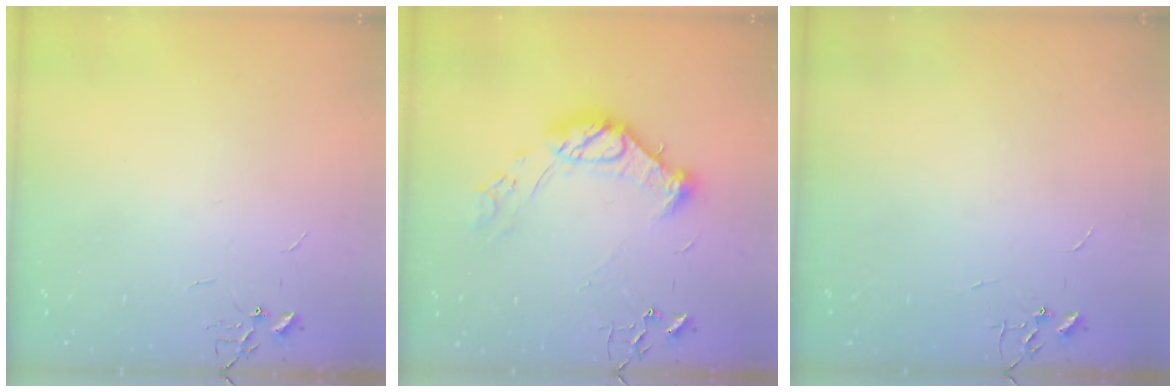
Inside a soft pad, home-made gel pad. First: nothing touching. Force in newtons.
{"total": 14.4, "press": 14.4, "slide": 0.9}
{"total": 0.0}